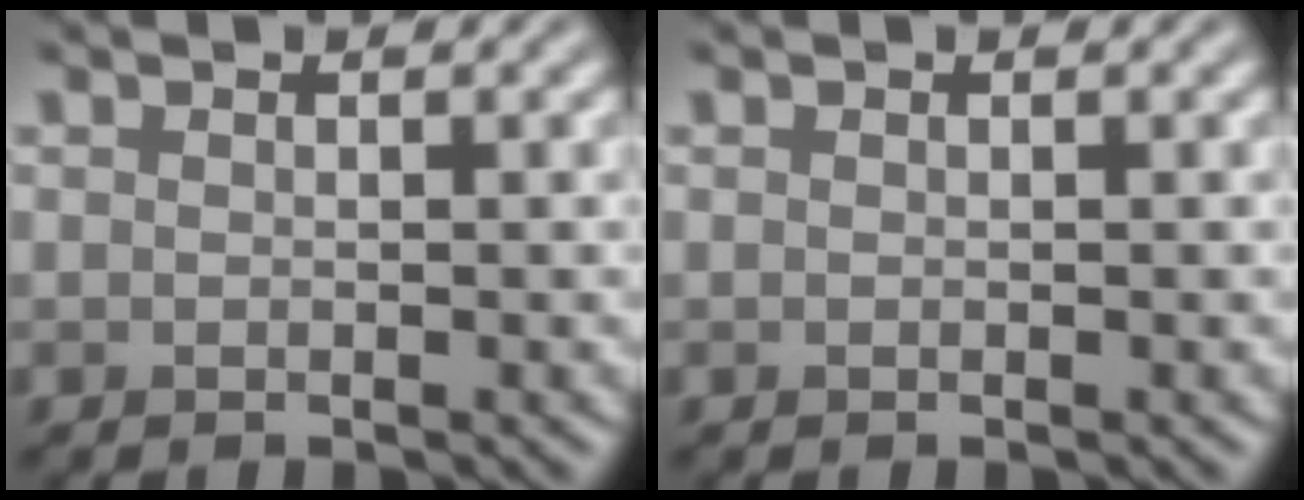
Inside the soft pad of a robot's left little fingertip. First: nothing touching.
{"total": 0.0}